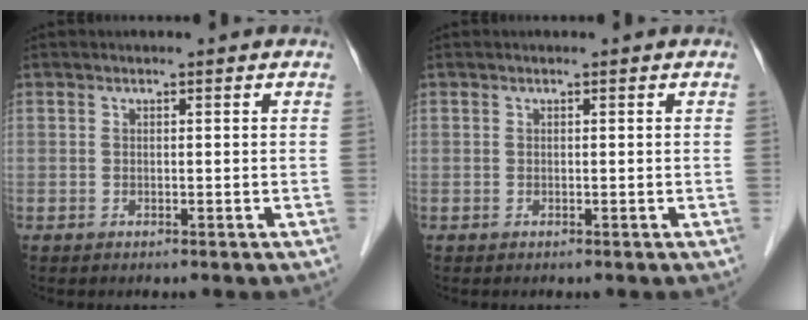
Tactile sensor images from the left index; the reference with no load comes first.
{"total": 0.0}